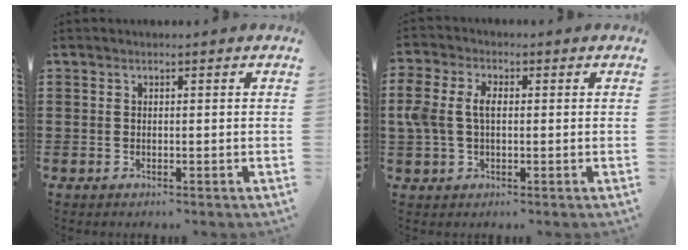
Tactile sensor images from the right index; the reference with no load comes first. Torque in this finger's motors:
{"motor_torque": [1.11, 0.10, 0.22, 0.14]}